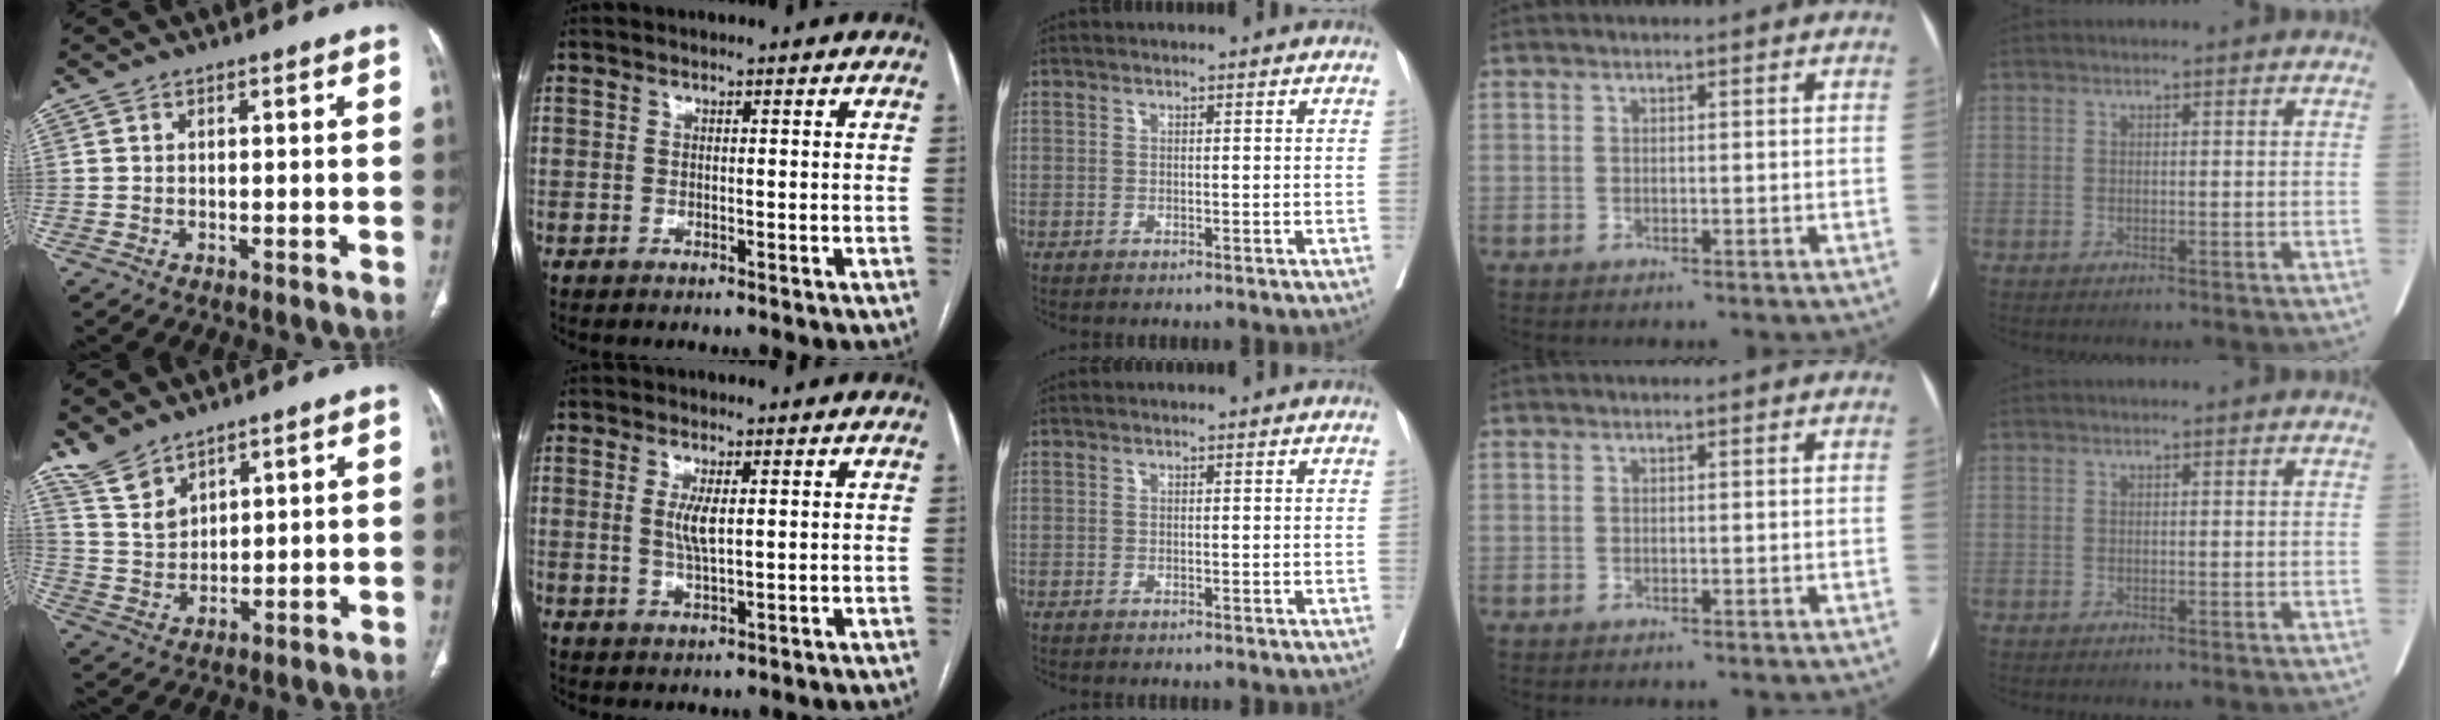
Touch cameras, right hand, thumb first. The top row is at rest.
{"thumb": {"total": 6.5, "force": [5.6, 2.7, 1.9], "torque": [-0.031, -0.027, 0.127]}, "index": {"total": 3.6, "force": [0.7, 0.9, 3.4], "torque": [-0.073, -0.002, 0.017]}}